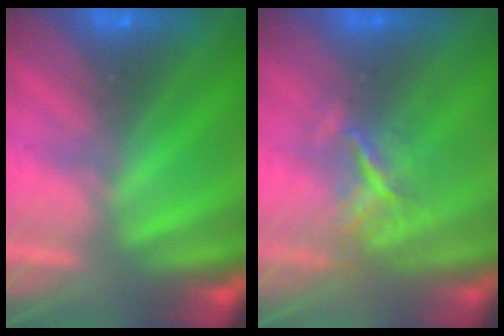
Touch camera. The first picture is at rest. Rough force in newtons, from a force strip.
{"total": 3.6}